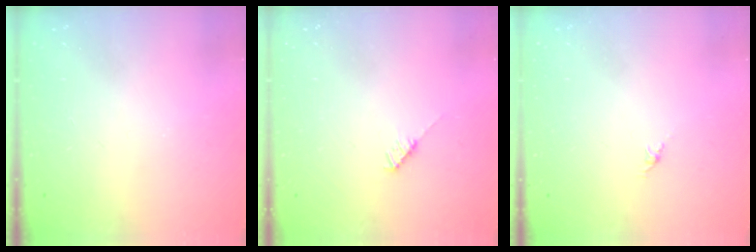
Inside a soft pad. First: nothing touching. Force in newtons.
{"total": 4.1, "press": 4.1, "slide": 0.3}
{"total": 0.0}